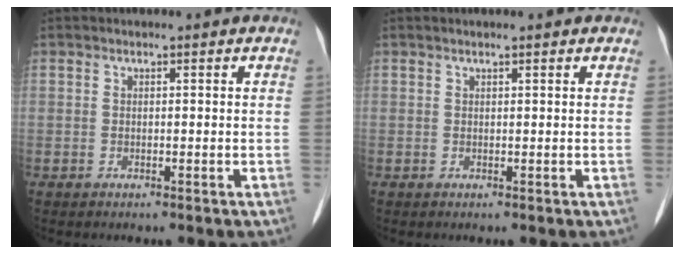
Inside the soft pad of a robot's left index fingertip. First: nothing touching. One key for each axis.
{"total": 1.2, "fx": 1.0, "fy": 0.3, "fz": 0.7, "tx": -0.013, "ty": 0.019, "tz": 0.012}